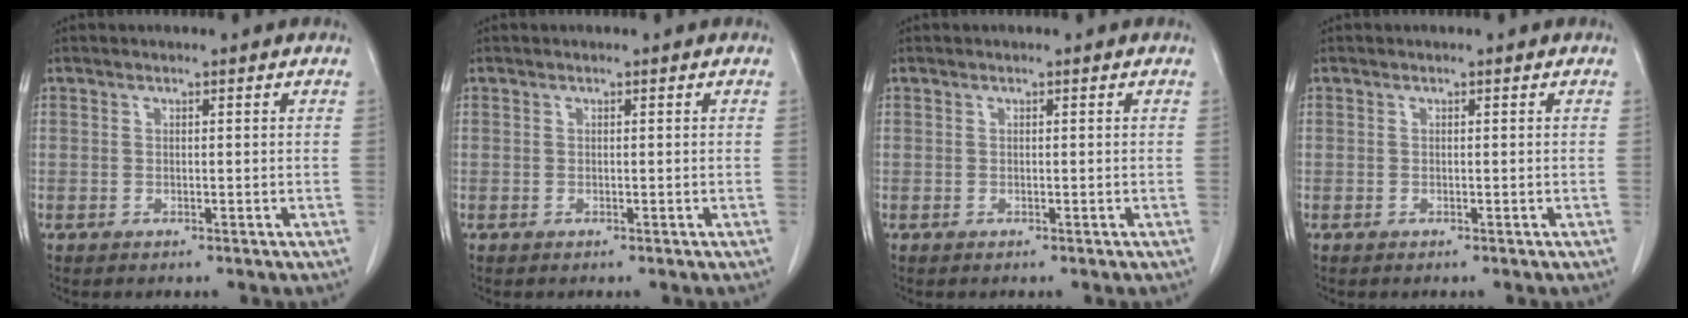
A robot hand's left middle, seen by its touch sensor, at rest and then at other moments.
{"total": 0.0}
{"total": 0.0}
{"total": 0.0}